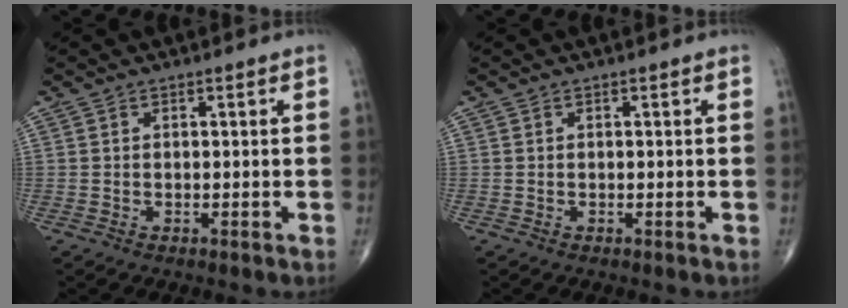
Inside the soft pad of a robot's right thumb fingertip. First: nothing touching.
{"total": 0.0}